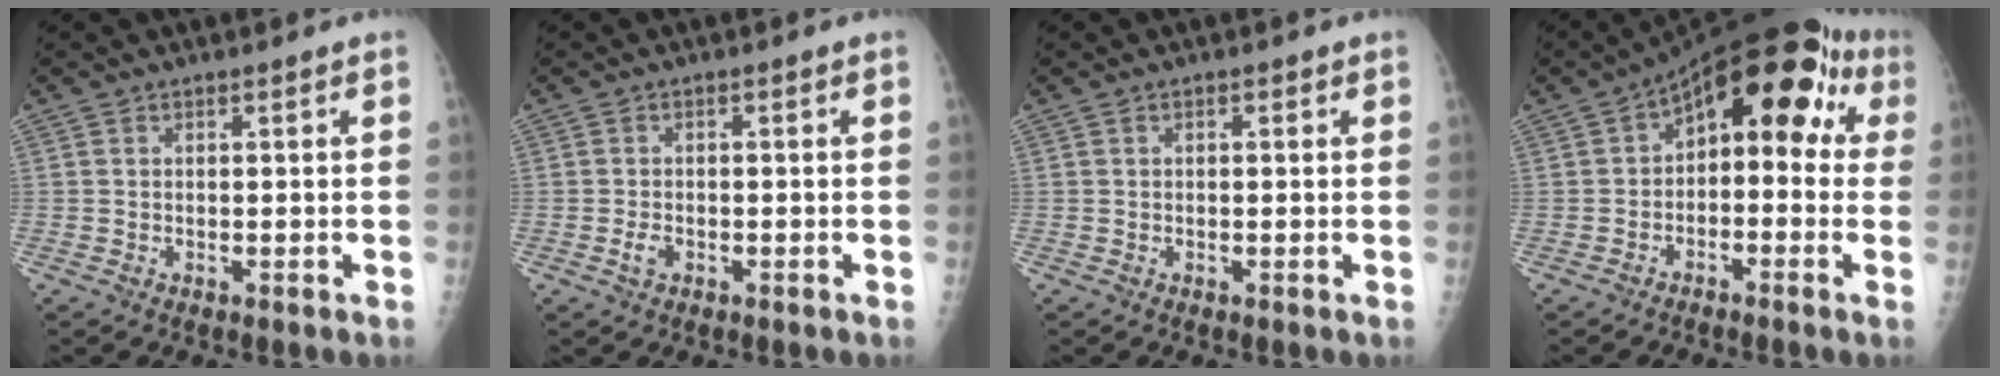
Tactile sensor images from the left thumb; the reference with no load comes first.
{"total": 1.9, "force": [-0.8, 1.2, 1.2], "torque": [-0.026, 0.005, -0.016]}
{"total": 0.7, "force": [0.3, 0.4, 0.5], "torque": [-0.006, 0.001, 0.001]}
{"total": 14.6, "force": [2.1, 8.0, 12.0], "torque": [-0.118, 0.055, 0.015]}